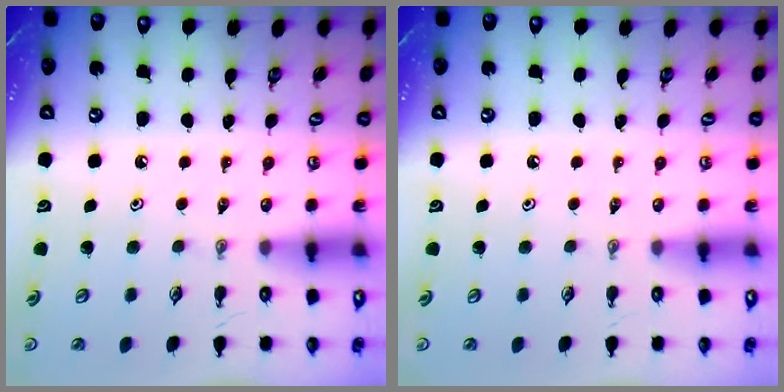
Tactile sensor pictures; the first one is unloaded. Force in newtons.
{"total": 0.0}